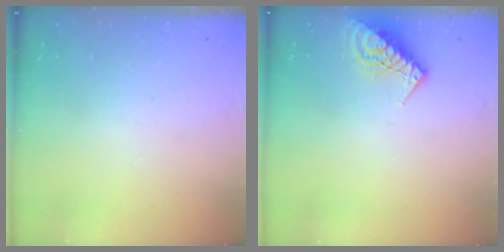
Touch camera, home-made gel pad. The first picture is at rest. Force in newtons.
{"total": 12.3, "press": 12.2, "slide": 1.2}